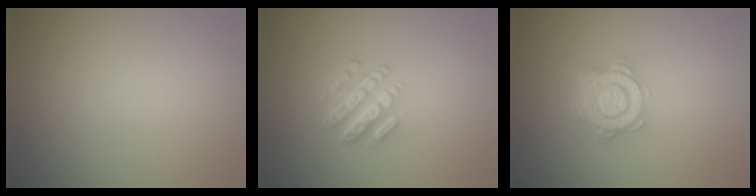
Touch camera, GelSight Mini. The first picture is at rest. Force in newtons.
{"total": 4.3, "press": 3.1, "slide": 3.0}
{"total": 4.8, "press": 3.4, "slide": 3.4}